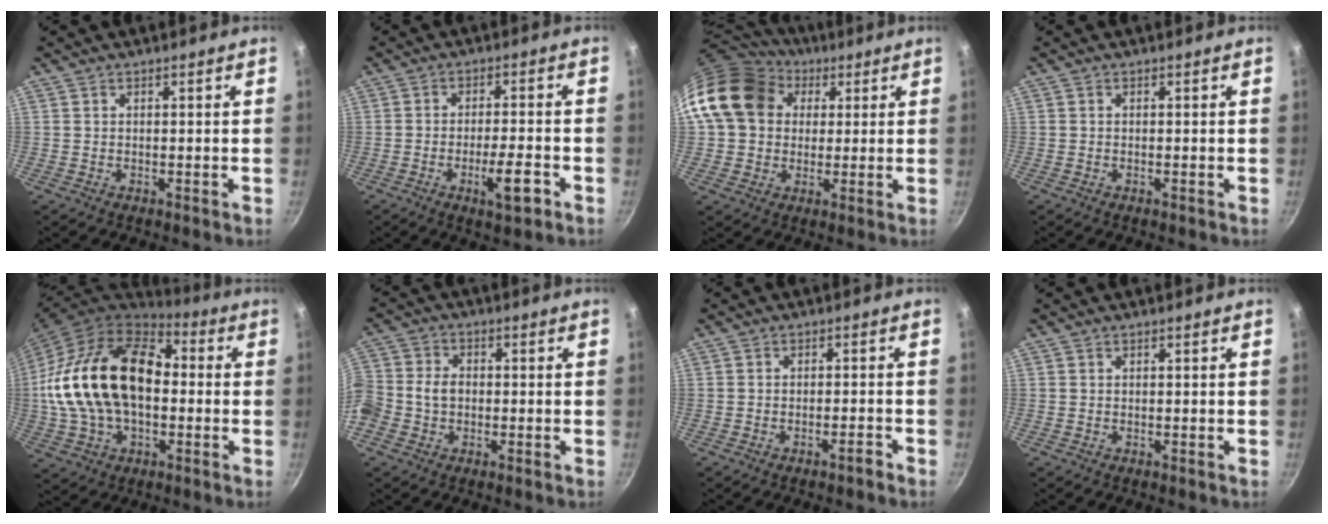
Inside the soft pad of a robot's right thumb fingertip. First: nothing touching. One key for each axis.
{"total": 6.7, "fx": -3.0, "fy": 1.6, "fz": 5.8, "tx": -0.087, "ty": 0.015, "tz": -0.045}
{"total": 17.1, "fx": 4.4, "fy": 13.8, "fz": 9.1, "tx": -0.150, "ty": 0.027, "tz": 0.067}
{"total": 0.0}
{"total": 25.2, "fx": 0.5, "fy": 16.0, "fz": 19.4, "tx": -0.355, "ty": 0.040, "tz": 0.003}
{"total": 11.3, "fx": -2.0, "fy": 9.3, "fz": 6.1, "tx": -0.135, "ty": 0.039, "tz": -0.055}
{"total": 1.9, "fx": -1.5, "fy": 0.2, "fz": 1.1, "tx": -0.017, "ty": 0.017, "tz": -0.019}
{"total": 0.0}